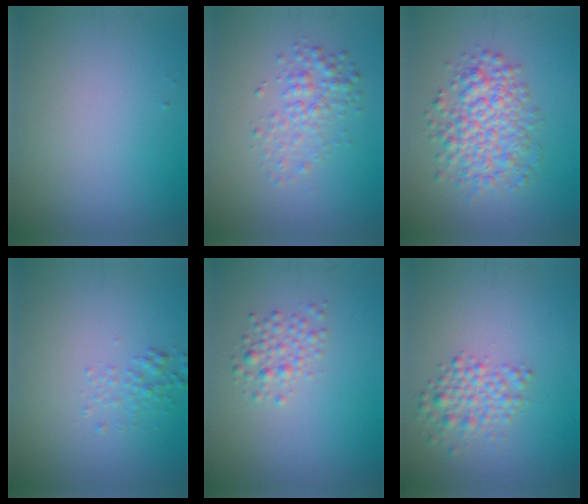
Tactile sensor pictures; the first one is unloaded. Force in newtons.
{"total": 2.5, "press": 2.5, "slide": 0.0}
{"total": 5.2, "press": 5.2, "slide": 0.2}
{"total": 1.3, "press": 1.3, "slide": 0.0}
{"total": 1.9, "press": 1.9, "slide": 0.1}
{"total": 2.8, "press": 2.8, "slide": 0.0}